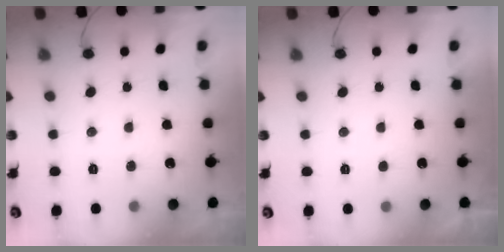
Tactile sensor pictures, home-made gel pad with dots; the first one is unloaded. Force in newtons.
{"total": 2.1, "press": 2.1, "slide": 0.4}